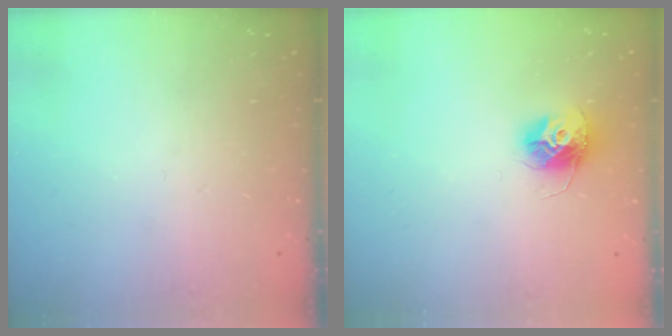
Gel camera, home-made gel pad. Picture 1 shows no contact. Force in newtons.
{"total": 10.9, "press": 10.9, "slide": 0.7}